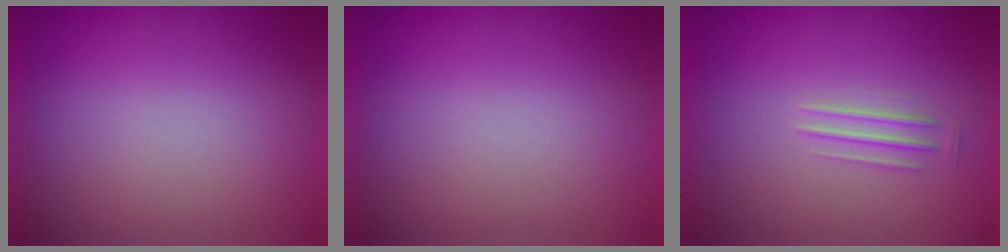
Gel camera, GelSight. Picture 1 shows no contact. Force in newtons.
{"total": 1.2}
{"total": 1.4}